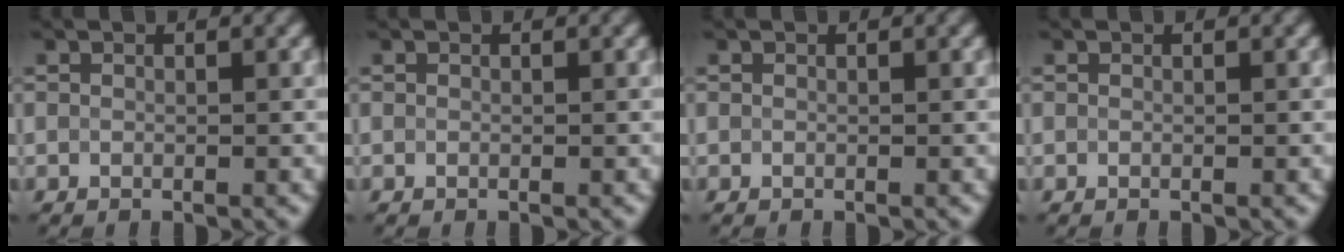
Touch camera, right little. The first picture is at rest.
{"total": 0.0}
{"total": 0.0}
{"total": 0.0}